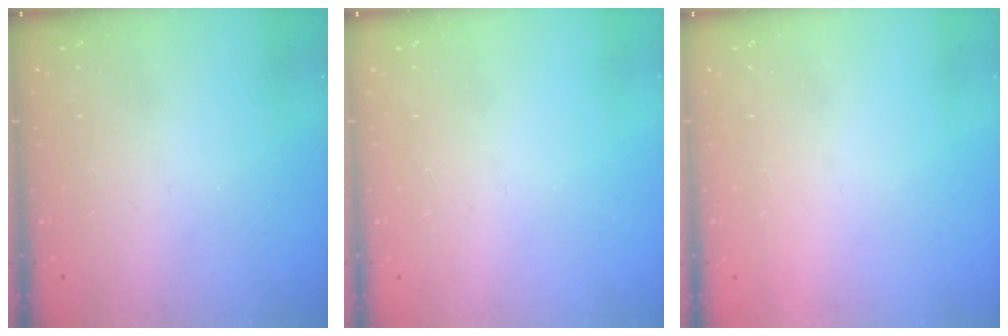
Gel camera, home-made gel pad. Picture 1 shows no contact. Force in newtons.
{"total": 0.0}
{"total": 1.5, "press": 1.5, "slide": 0.1}